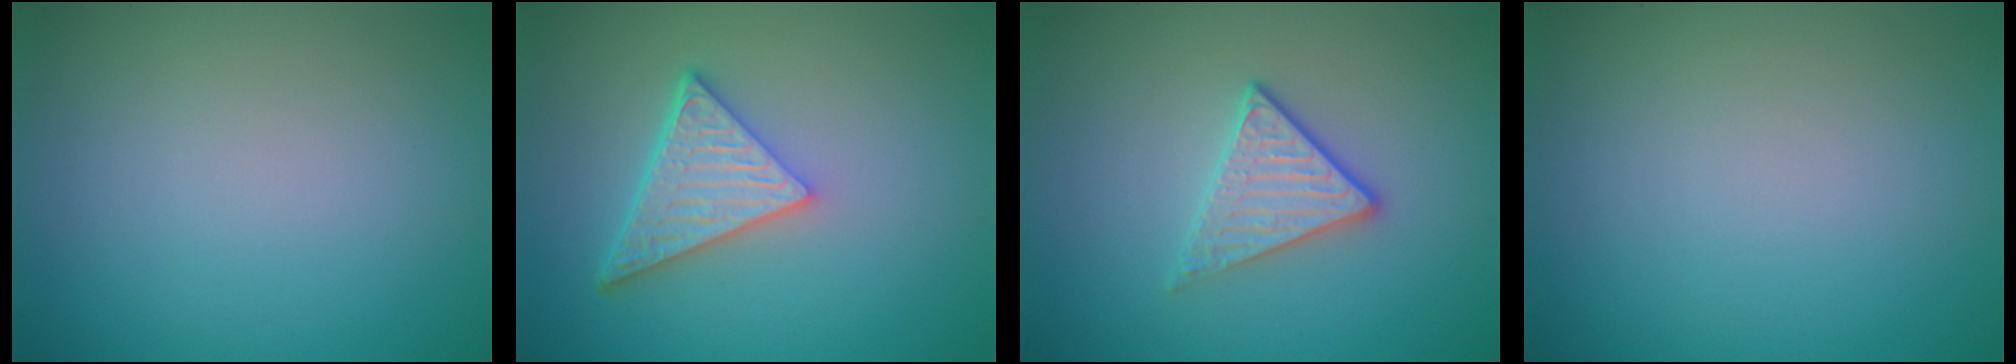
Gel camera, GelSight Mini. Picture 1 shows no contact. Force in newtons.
{"total": 5.4, "press": 3.8, "slide": 3.8}
{"total": 2.8, "press": 2.6, "slide": 1.1}
{"total": 0.0}